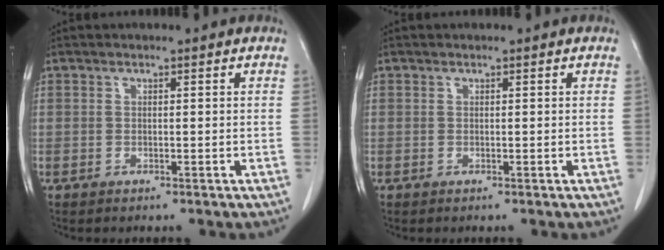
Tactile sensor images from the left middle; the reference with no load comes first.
{"total": 0.0}